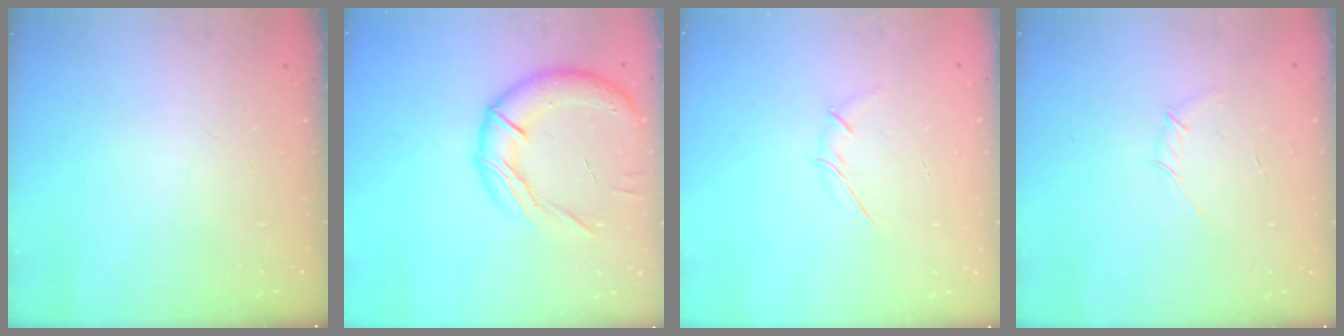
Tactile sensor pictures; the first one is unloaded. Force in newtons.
{"total": 17.1, "press": 16.9, "slide": 2.6}
{"total": 3.5, "press": 3.4, "slide": 0.9}
{"total": 3.9, "press": 3.8, "slide": 0.8}